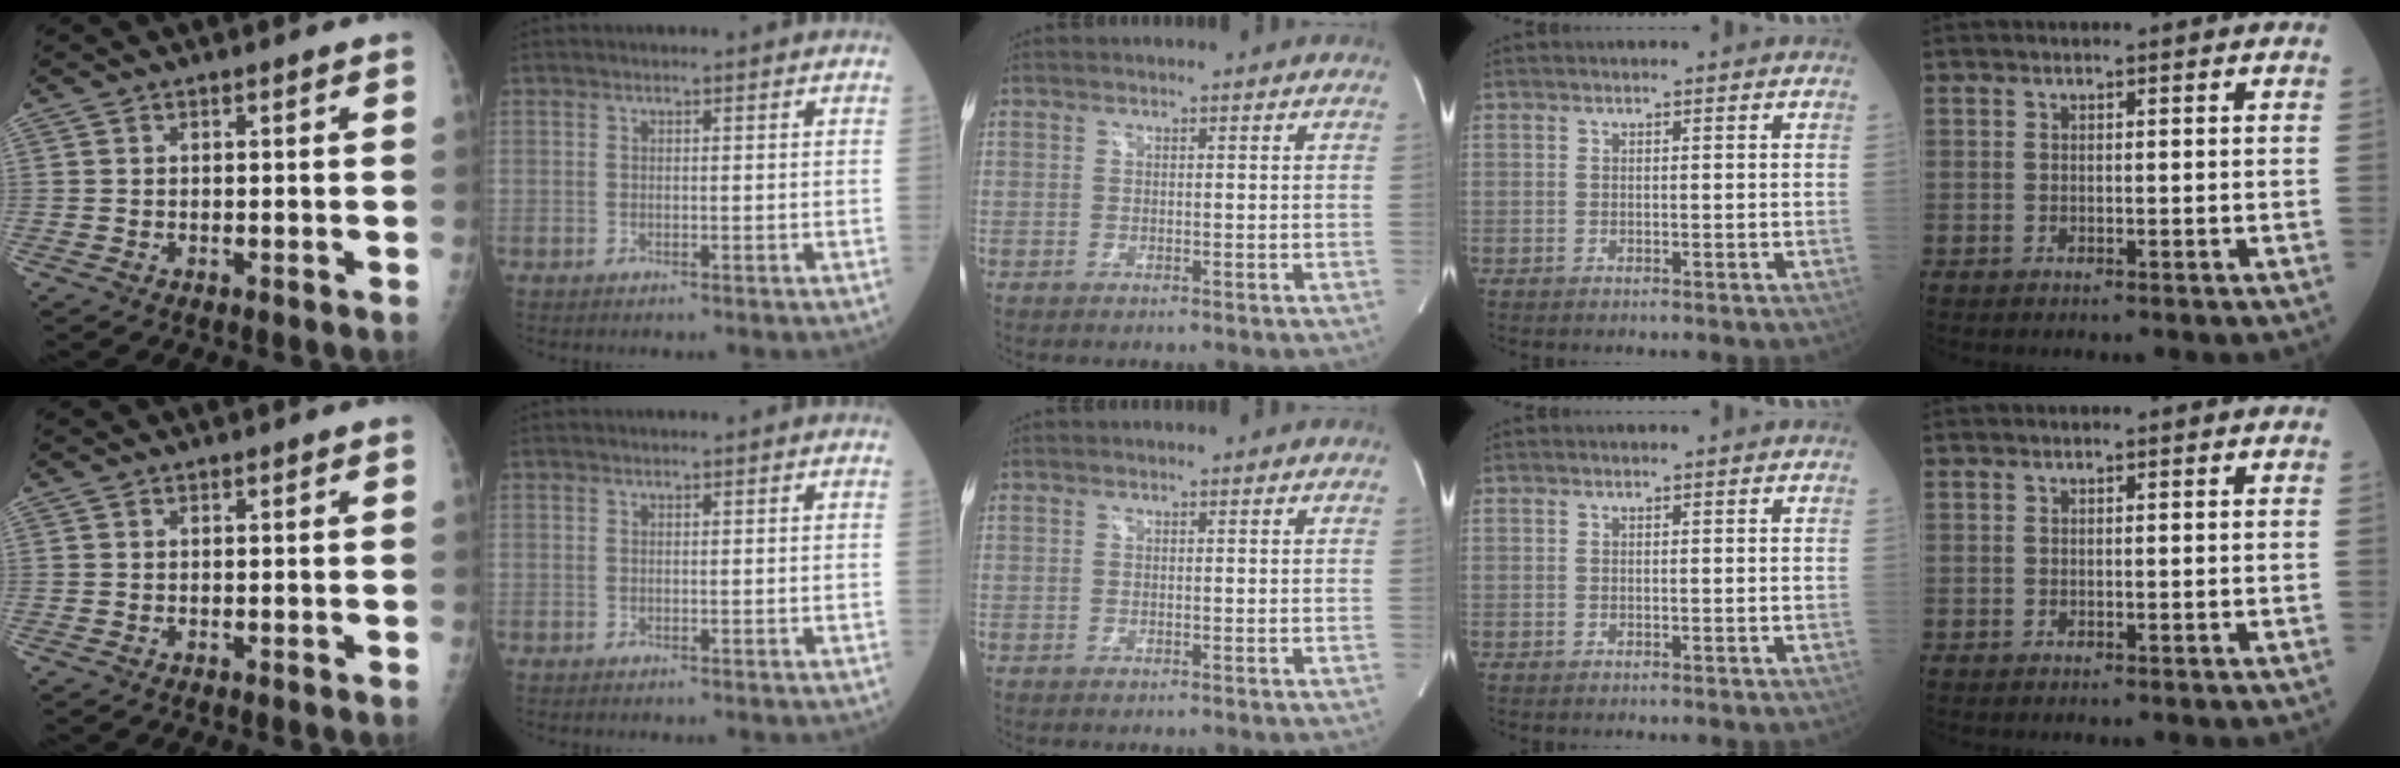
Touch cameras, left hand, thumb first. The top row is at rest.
{}